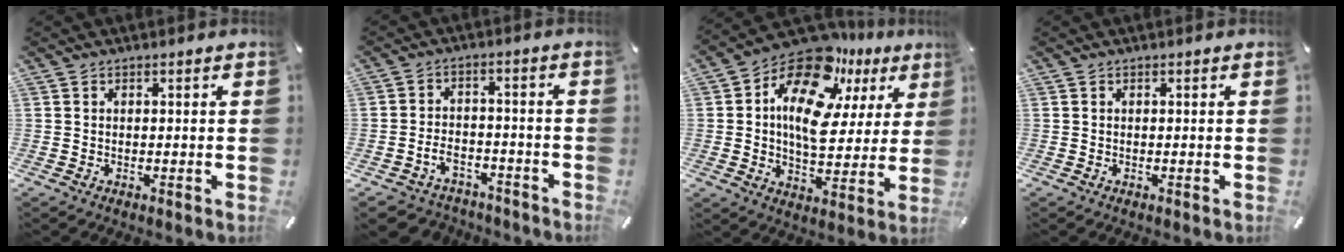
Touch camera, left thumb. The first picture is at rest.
{"total": 5.3, "force": [-2.7, 4.0, 2.1], "torque": [-0.048, 0.010, -0.051]}
{"total": 17.5, "force": [9.1, 10.1, 11.0], "torque": [-0.197, -0.060, 0.158]}
{"total": 0.0}